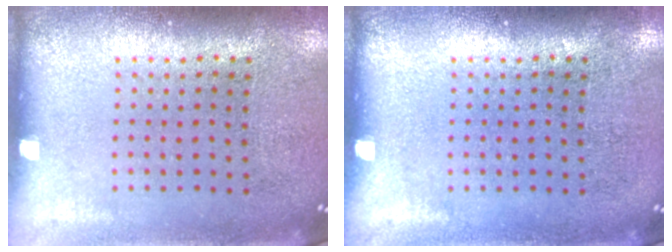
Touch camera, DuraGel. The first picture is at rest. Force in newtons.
{"total": 0.0}